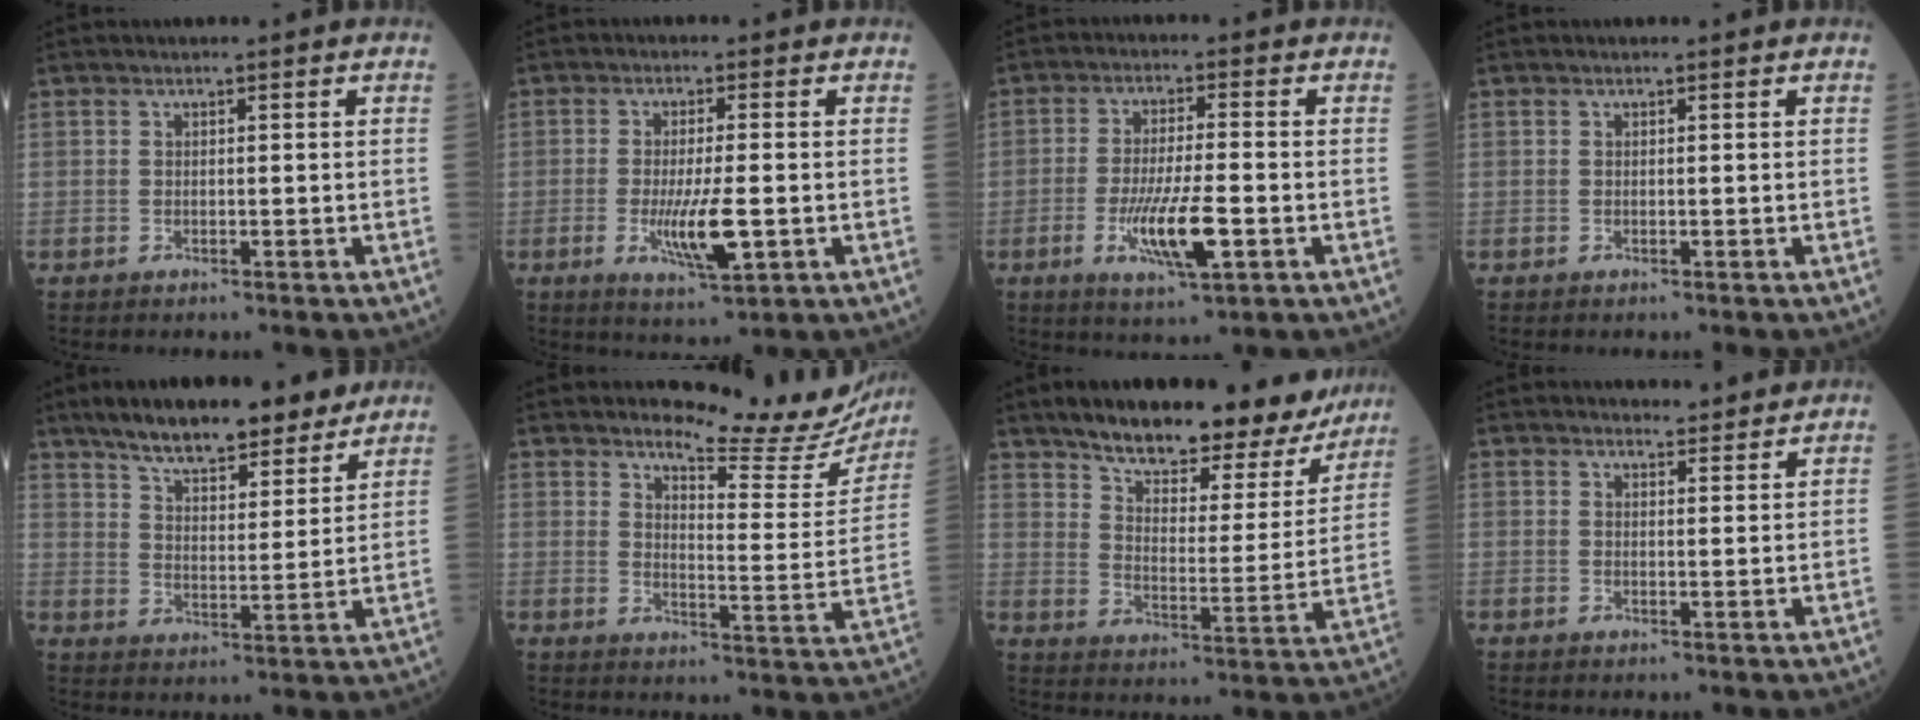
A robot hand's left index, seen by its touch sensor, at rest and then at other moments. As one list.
[{"total": 6.8, "force": [-1.5, 1.1, 6.6], "torque": [-0.128, -0.015, -0.023]}, {"total": 8.6, "force": [-2.7, 1.3, 8.1], "torque": [-0.156, -0.016, -0.047]}, {"total": 0.0}, {"total": 15.0, "force": [12.4, 3.8, 7.6], "torque": [-0.115, 0.011, 0.193]}, {"total": 15.6, "force": [14.9, 2.1, 4.1], "torque": [-0.050, -0.083, 0.165]}, {"total": 21.5, "force": [18.0, 6.5, 9.8], "torque": [-0.131, -0.007, 0.240]}, {"total": 3.2, "force": [3.2, 0.7, 0.0], "torque": [-0.005, 0.002, 0.040]}]